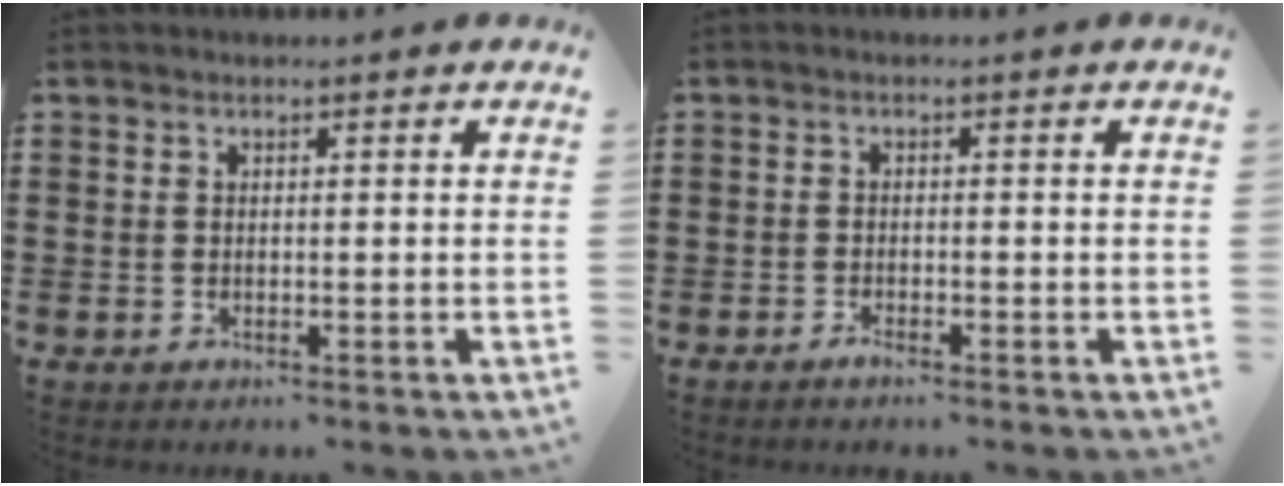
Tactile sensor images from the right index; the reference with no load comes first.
{"total": 1.1, "force": [-1.0, 0.0, 0.5], "torque": [-0.013, -0.007, -0.018]}